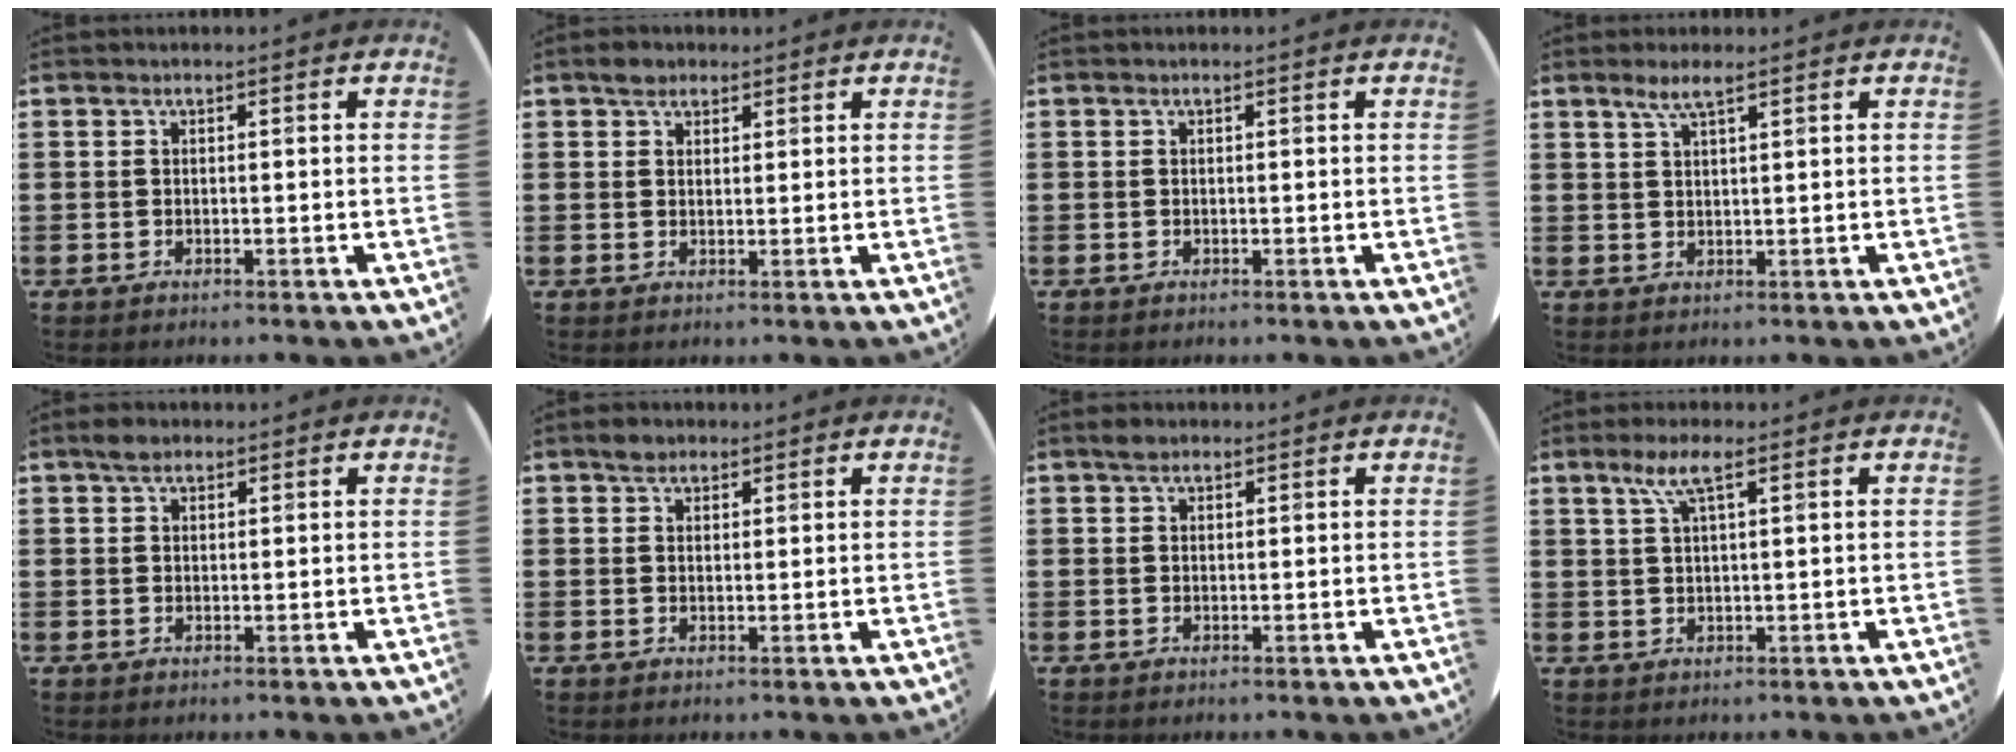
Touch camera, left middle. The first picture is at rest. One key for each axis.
{"total": 2.0, "fx": 1.7, "fy": 1.0, "fz": 0.3, "tx": 0.000, "ty": 0.002, "tz": 0.030}
{"total": 0.0}
{"total": 2.9, "fx": 2.0, "fy": 0.3, "fz": 2.0, "tx": -0.042, "ty": 0.004, "tz": 0.036}
{"total": 1.9, "fx": 1.5, "fy": 0.8, "fz": 0.7, "tx": -0.008, "ty": 0.003, "tz": 0.026}
{"total": 1.9, "fx": 1.6, "fy": 0.9, "fz": 0.3, "tx": 0.001, "ty": 0.001, "tz": 0.029}
{"total": 1.4, "fx": 1.1, "fy": 0.6, "fz": 0.5, "tx": -0.004, "ty": 0.002, "tz": 0.019}
{"total": 3.8, "fx": 2.2, "fy": 0.5, "fz": 3.1, "tx": -0.067, "ty": 0.006, "tz": 0.036}